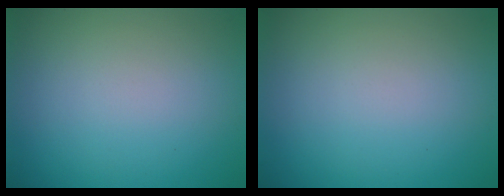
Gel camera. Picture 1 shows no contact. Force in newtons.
{"total": 0.0}